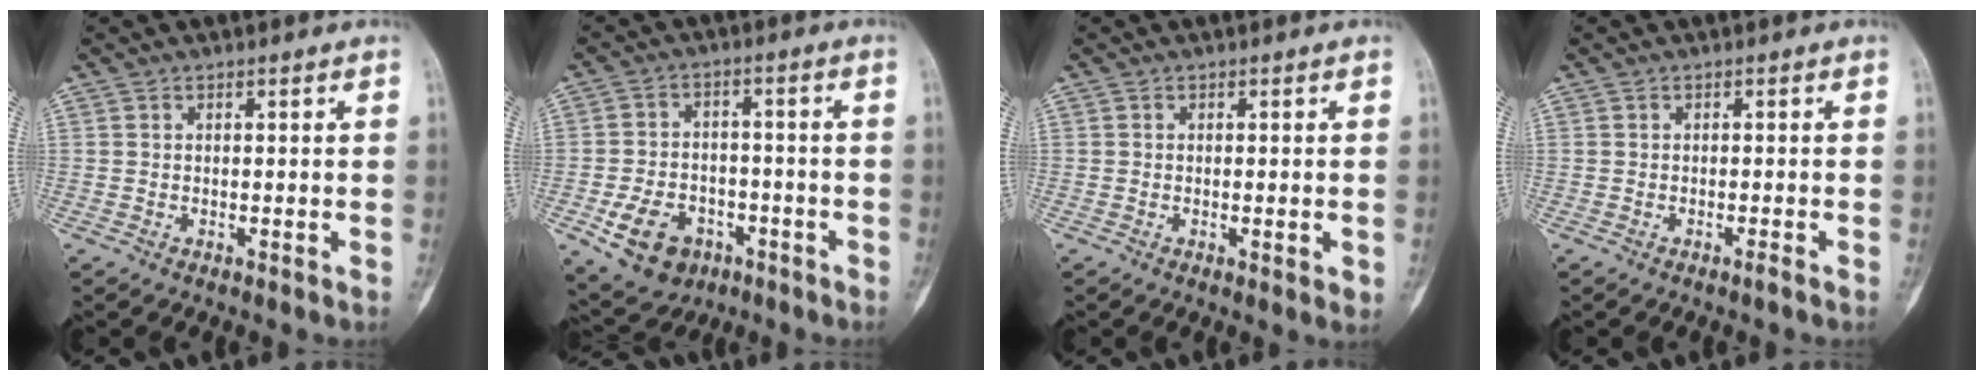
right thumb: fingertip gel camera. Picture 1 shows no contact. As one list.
[{"total": 10.9, "force": [-4.7, 7.9, 5.8], "torque": [-0.083, 0.027, -0.067]}, {"total": 2.0, "force": [-0.3, 0.5, 2.0], "torque": [-0.024, -0.007, -0.003]}, {"total": 0.7, "force": [-0.5, -0.1, 0.5], "torque": [-0.011, 0.001, -0.008]}]